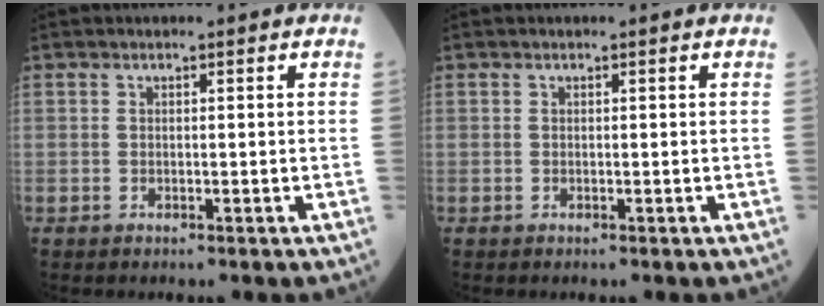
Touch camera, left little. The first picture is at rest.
{"total": 0.0}